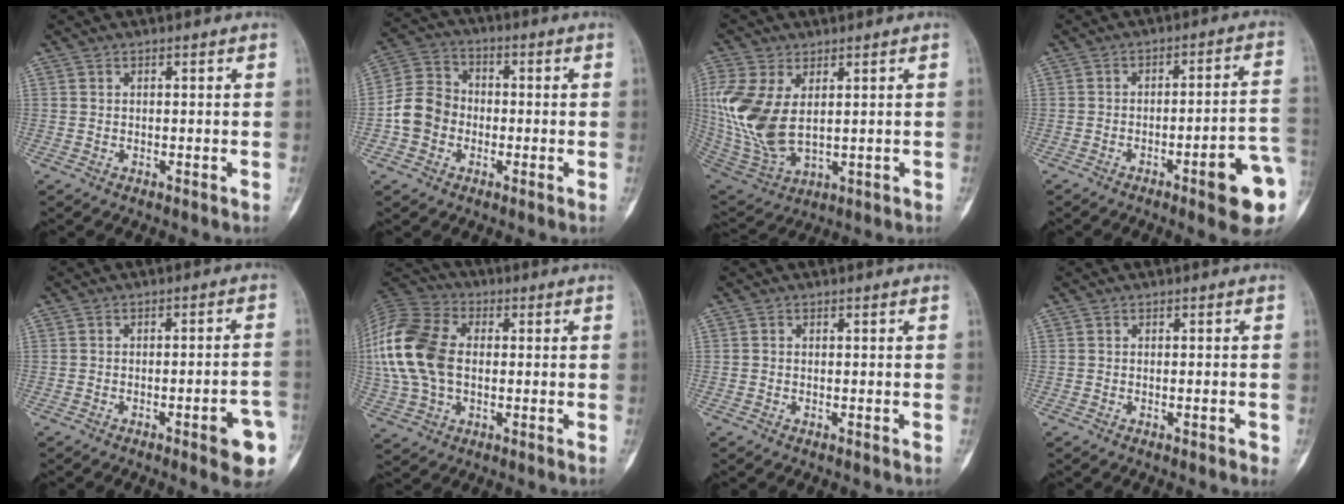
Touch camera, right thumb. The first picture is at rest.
{"total": 8.6, "force": [-2.0, 7.5, 3.8], "torque": [-0.056, 0.031, -0.047]}
{"total": 14.8, "force": [2.3, 8.4, 12.0], "torque": [-0.273, -0.013, 0.063]}
{"total": 12.9, "force": [-4.8, 2.1, 11.8], "torque": [-0.126, 0.029, -0.059]}
{"total": 8.5, "force": [-3.7, 1.7, 7.4], "torque": [-0.079, 0.023, -0.041]}
{"total": 19.4, "force": [0.6, 13.0, 14.5], "torque": [-0.325, 0.014, 0.008]}
{"total": 0.0}
{"total": 1.6, "force": [-0.6, 0.3, 1.4], "torque": [-0.018, -0.001, -0.006]}